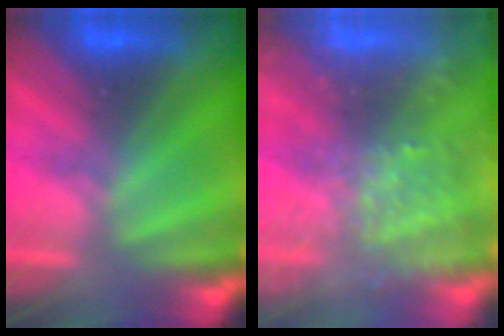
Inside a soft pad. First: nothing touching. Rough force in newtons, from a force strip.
{"total": 5.9}